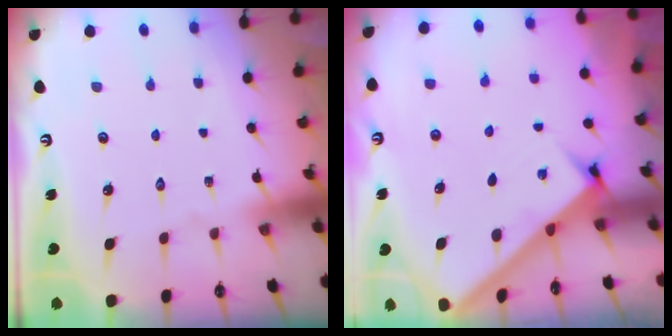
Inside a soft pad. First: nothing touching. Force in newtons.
{"total": 2.4, "press": 2.4, "slide": 0.2}